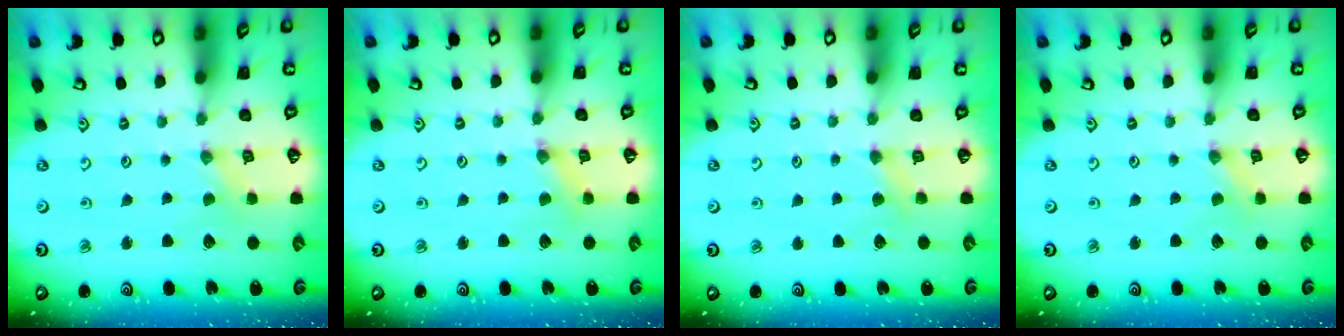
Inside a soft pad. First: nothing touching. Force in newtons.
{"total": 1.2, "press": 1.1, "slide": 0.3}
{"total": 3.5, "press": 3.5, "slide": 0.4}
{"total": 0.0}